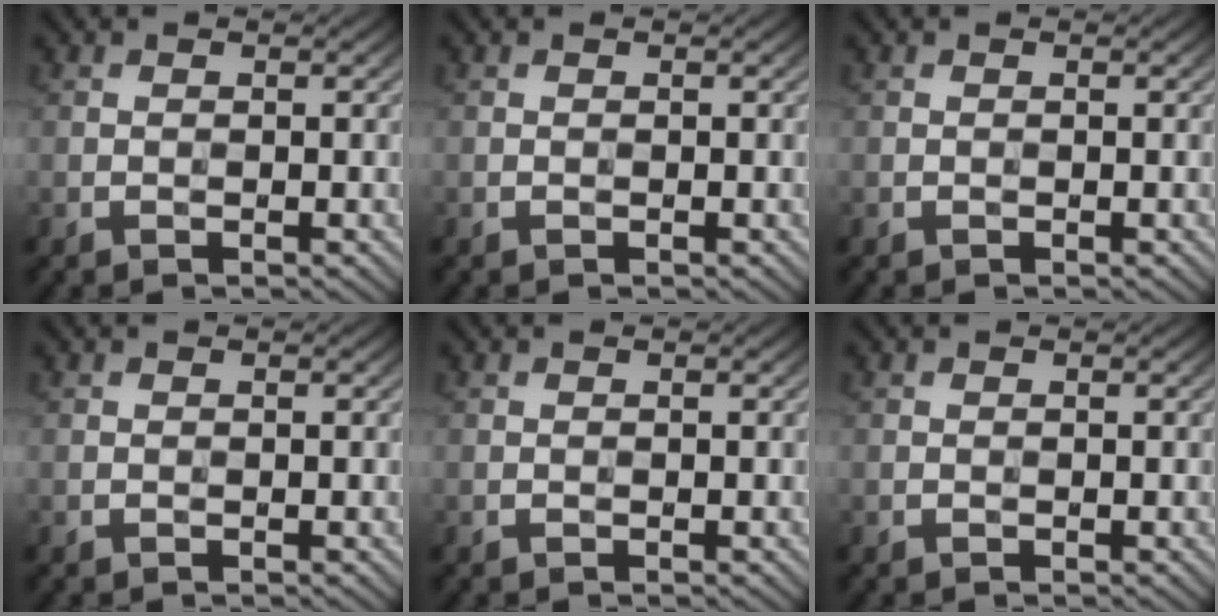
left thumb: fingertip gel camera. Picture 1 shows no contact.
{"total": 0.0}
{"total": 0.0}
{"total": 0.0}
{"total": 0.0}
{"total": 0.0}